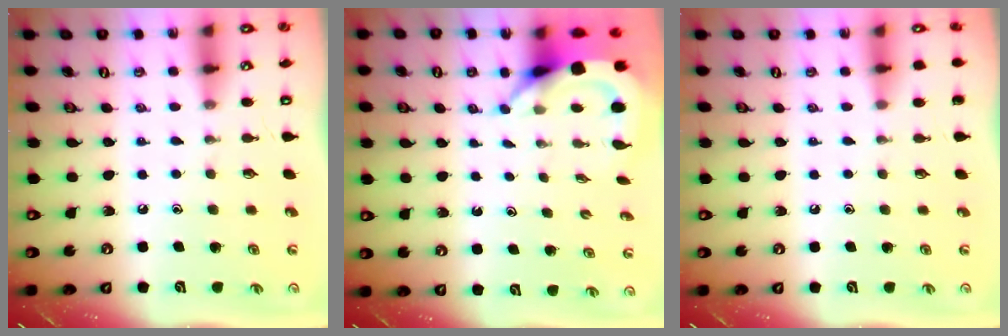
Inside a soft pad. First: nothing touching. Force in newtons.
{"total": 4.8, "press": 4.8, "slide": 0.5}
{"total": 0.0}